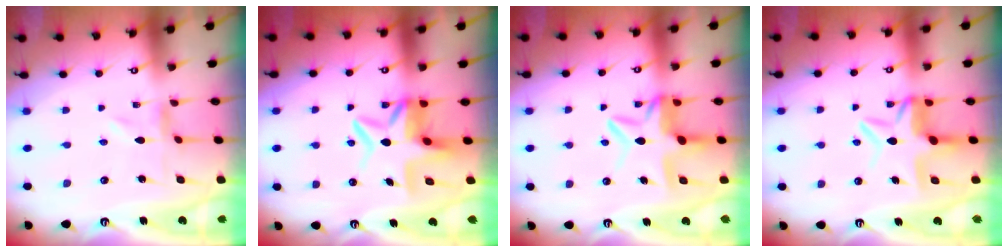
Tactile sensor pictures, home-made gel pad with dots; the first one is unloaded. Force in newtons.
{"total": 7.9, "press": 7.5, "slide": 2.6}
{"total": 10.1, "press": 10.0, "slide": 0.9}
{"total": 8.1, "press": 7.9, "slide": 1.9}